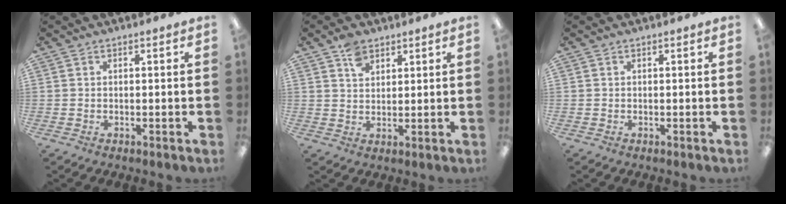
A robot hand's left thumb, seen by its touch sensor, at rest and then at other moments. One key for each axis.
{"total": 4.7, "fx": 3.1, "fy": 2.9, "fz": 2.0, "tx": -0.031, "ty": -0.007, "tz": 0.057}
{"total": 0.0}